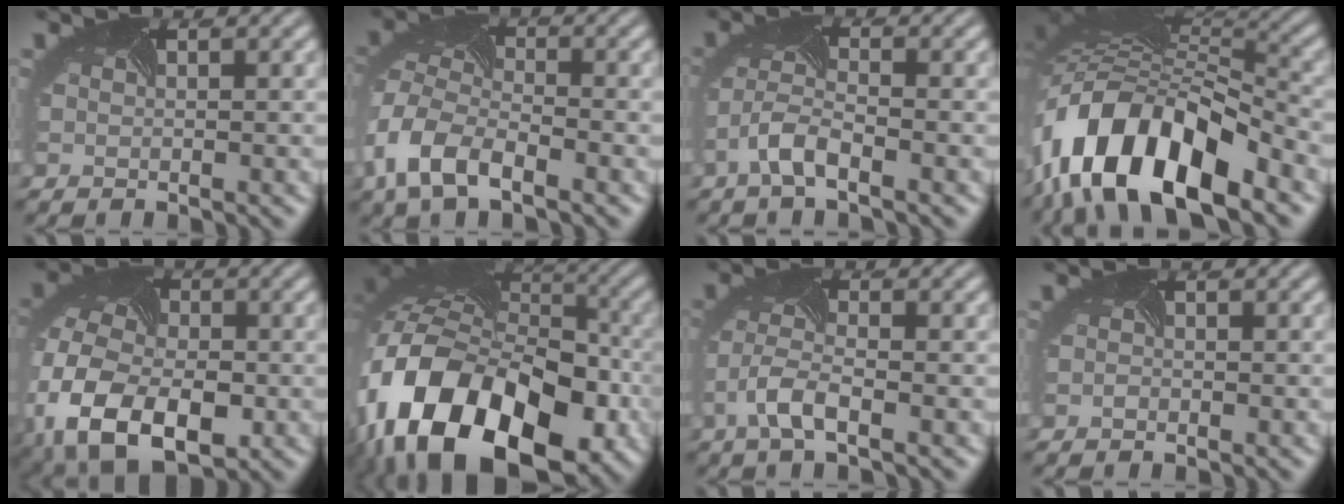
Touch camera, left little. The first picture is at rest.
{"total": 7.0, "force": [-3.5, 4.1, 4.4], "torque": [-0.110, -0.006, -0.071]}
{"total": 2.7, "force": [-1.9, 0.6, 1.7], "torque": [-0.048, 0.008, -0.049]}
{"total": 13.9, "force": [-5.7, 7.3, 10.4], "torque": [-0.196, 0.021, -0.104]}
{"total": 12.7, "force": [-4.2, 8.5, 8.5], "torque": [-0.191, -0.037, -0.063]}
{"total": 18.7, "force": [-6.9, 11.9, 12.6], "torque": [-0.264, -0.023, -0.112]}
{"total": 2.7, "force": [-1.6, 0.7, 2.1], "torque": [-0.057, 0.008, -0.040]}
{"total": 0.5, "force": [-0.3, 0.2, -0.4], "torque": [-0.001, 0.005, -0.008]}